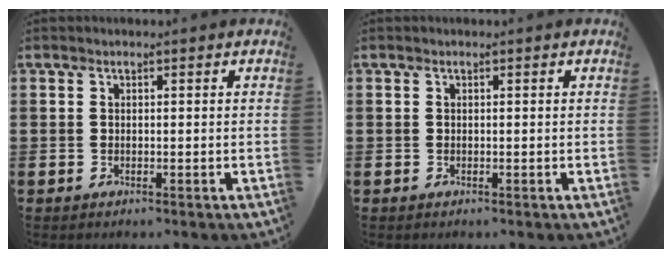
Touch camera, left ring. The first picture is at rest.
{"total": 0.0}